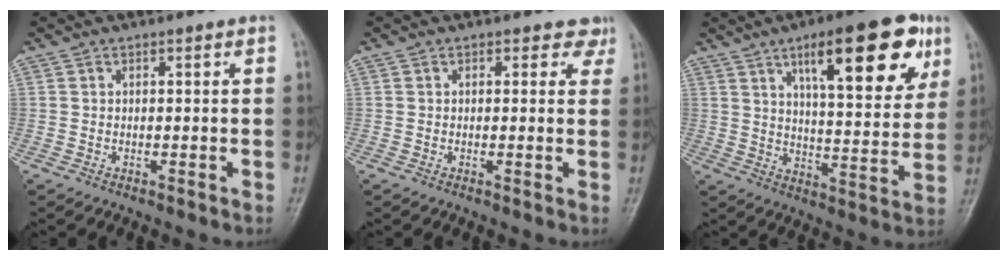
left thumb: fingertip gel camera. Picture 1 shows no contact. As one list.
[{"total": 2.8, "force": [1.9, 1.9, 0.5], "torque": [0.025, -0.008, 0.004]}, {"total": 20.5, "force": [10.2, 6.7, 16.4], "torque": [-0.193, -0.029, 0.149]}]